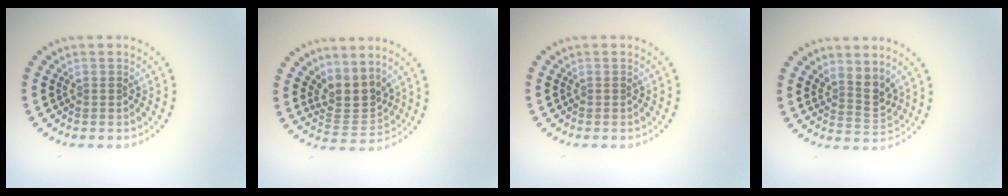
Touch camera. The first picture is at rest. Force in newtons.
{"total": 3.2, "press": 2.4, "slide": 2.0}
{"total": 0.0}
{"total": 2.7, "press": 2.0, "slide": 1.8}